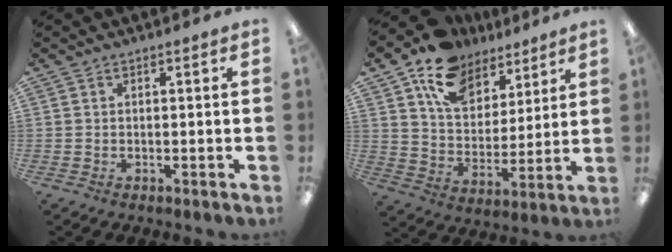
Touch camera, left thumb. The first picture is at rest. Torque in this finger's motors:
{"motor_torque": [-0.07, 0.62, 1.06, -1.71, 0.05]}